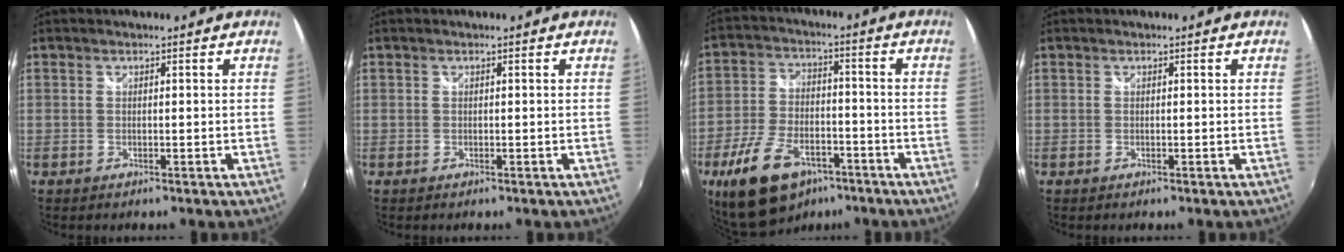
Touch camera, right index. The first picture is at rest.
{"total": 0.0}
{"total": 15.6, "force": [-9.4, 8.2, 9.4], "torque": [-0.203, -0.012, -0.161]}
{"total": 0.0}